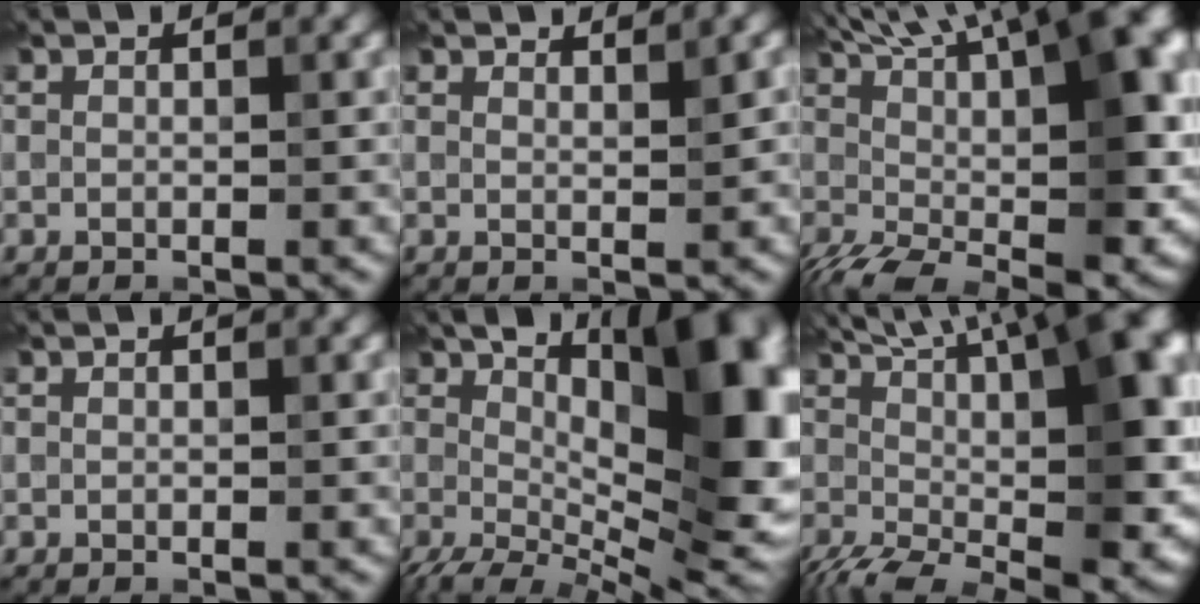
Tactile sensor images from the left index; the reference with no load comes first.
{"total": 1.8, "force": [1.8, -0.1, 0.5], "torque": [-0.009, 0.003, 0.026]}
{"total": 17.7, "force": [3.6, 6.7, 16.0], "torque": [-0.244, 0.019, 0.083]}
{"total": 0.0}
{"total": 16.1, "force": [1.8, 7.0, 14.4], "torque": [-0.200, 0.008, 0.033]}
{"total": 19.1, "force": [2.8, 7.5, 17.3], "torque": [-0.227, 0.021, 0.072]}